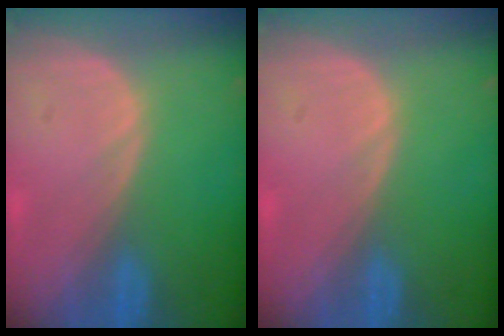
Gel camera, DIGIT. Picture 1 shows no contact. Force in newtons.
{"total": 0.0}